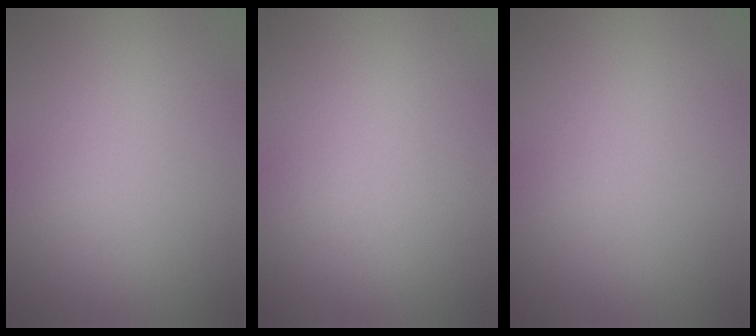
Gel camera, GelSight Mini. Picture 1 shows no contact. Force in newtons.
{"total": 0.0}
{"total": 0.0}